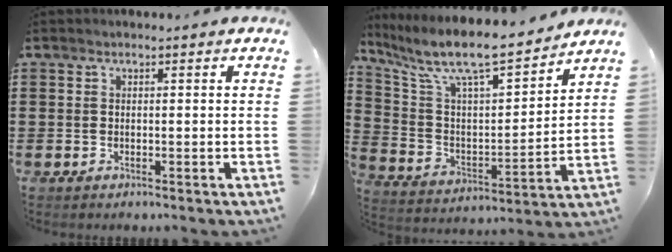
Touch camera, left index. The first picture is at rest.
{"total": 9.2, "force": [7.9, 1.3, 4.6], "torque": [-0.126, -0.054, 0.130]}